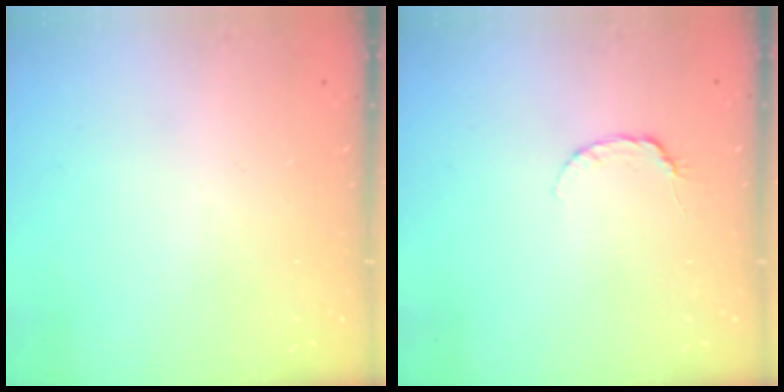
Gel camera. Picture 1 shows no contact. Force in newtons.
{"total": 3.7, "press": 3.6, "slide": 0.5}